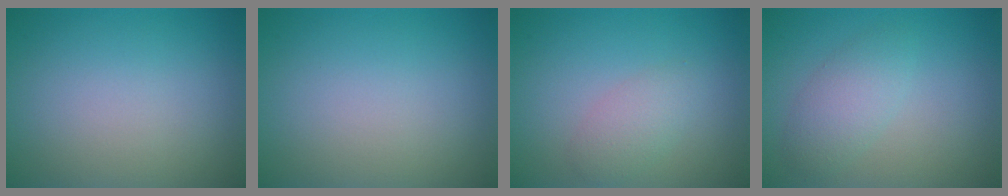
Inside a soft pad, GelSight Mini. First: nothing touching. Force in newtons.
{"total": 0.0}
{"total": 2.1, "press": 2.1, "slide": 0.1}
{"total": 2.7, "press": 2.6, "slide": 0.1}